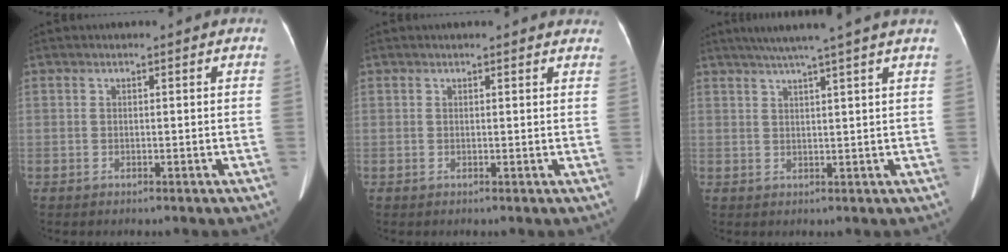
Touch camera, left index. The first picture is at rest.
{"total": 6.9, "force": [6.4, 1.7, 2.0], "torque": [-0.013, 0.008, 0.052]}
{"total": 8.4, "force": [6.6, -1.7, 5.0], "torque": [-0.072, 0.020, 0.085]}